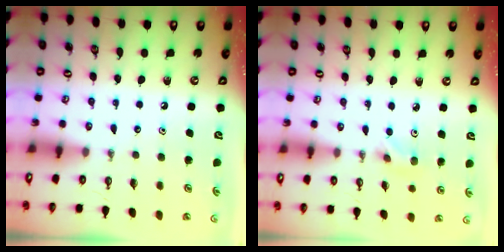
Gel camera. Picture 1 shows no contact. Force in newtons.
{"total": 3.6, "press": 3.5, "slide": 0.9}